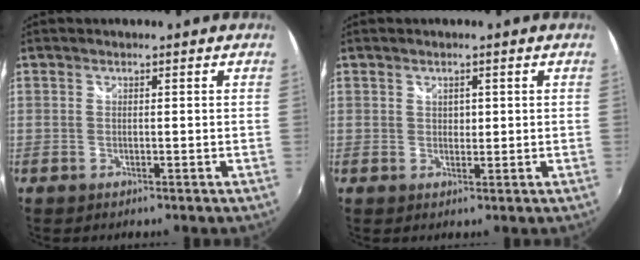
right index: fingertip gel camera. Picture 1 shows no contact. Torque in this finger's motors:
{"motor_torque": [-0.09, 0.22, 0.03, 0.00]}